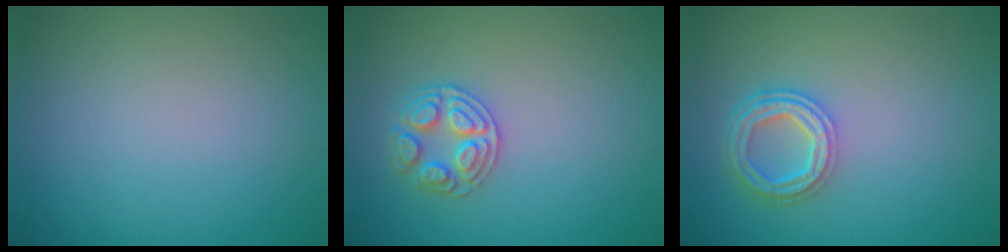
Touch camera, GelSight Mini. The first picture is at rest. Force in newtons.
{"total": 2.6, "press": 2.6, "slide": 0.2}
{"total": 4.2, "press": 3.3, "slide": 2.7}